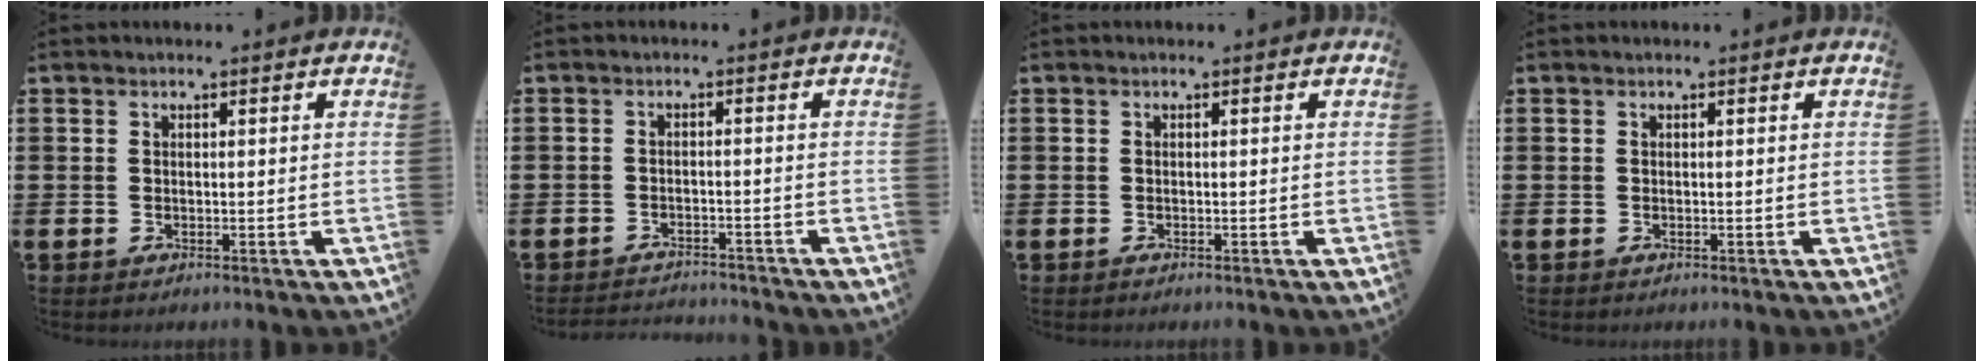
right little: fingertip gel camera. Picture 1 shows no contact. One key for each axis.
{"total": 2.0, "fx": -2.0, "fy": 0.0, "fz": -0.2, "tx": -0.003, "ty": 0.003, "tz": -0.044}
{"total": 0.0}
{"total": 0.0}